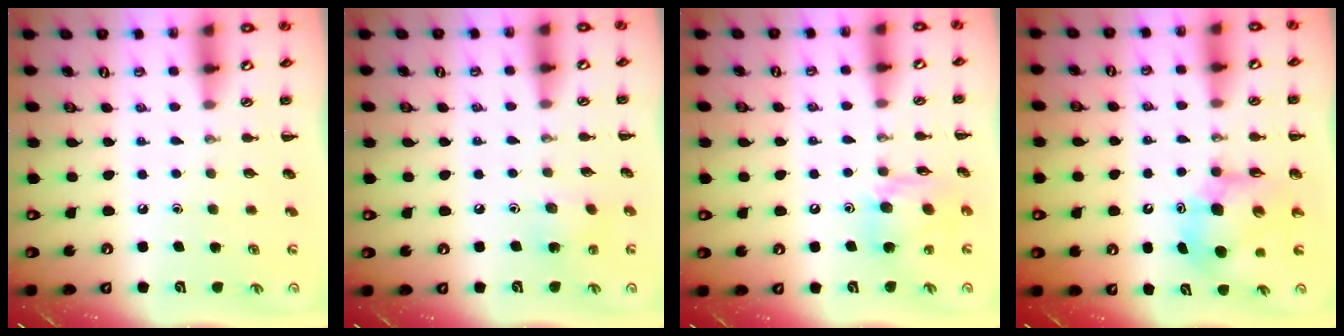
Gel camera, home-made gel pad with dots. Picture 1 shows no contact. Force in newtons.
{"total": 6.3, "press": 6.2, "slide": 1.3}
{"total": 13.3, "press": 12.9, "slide": 3.3}
{"total": 8.7, "press": 8.3, "slide": 2.6}